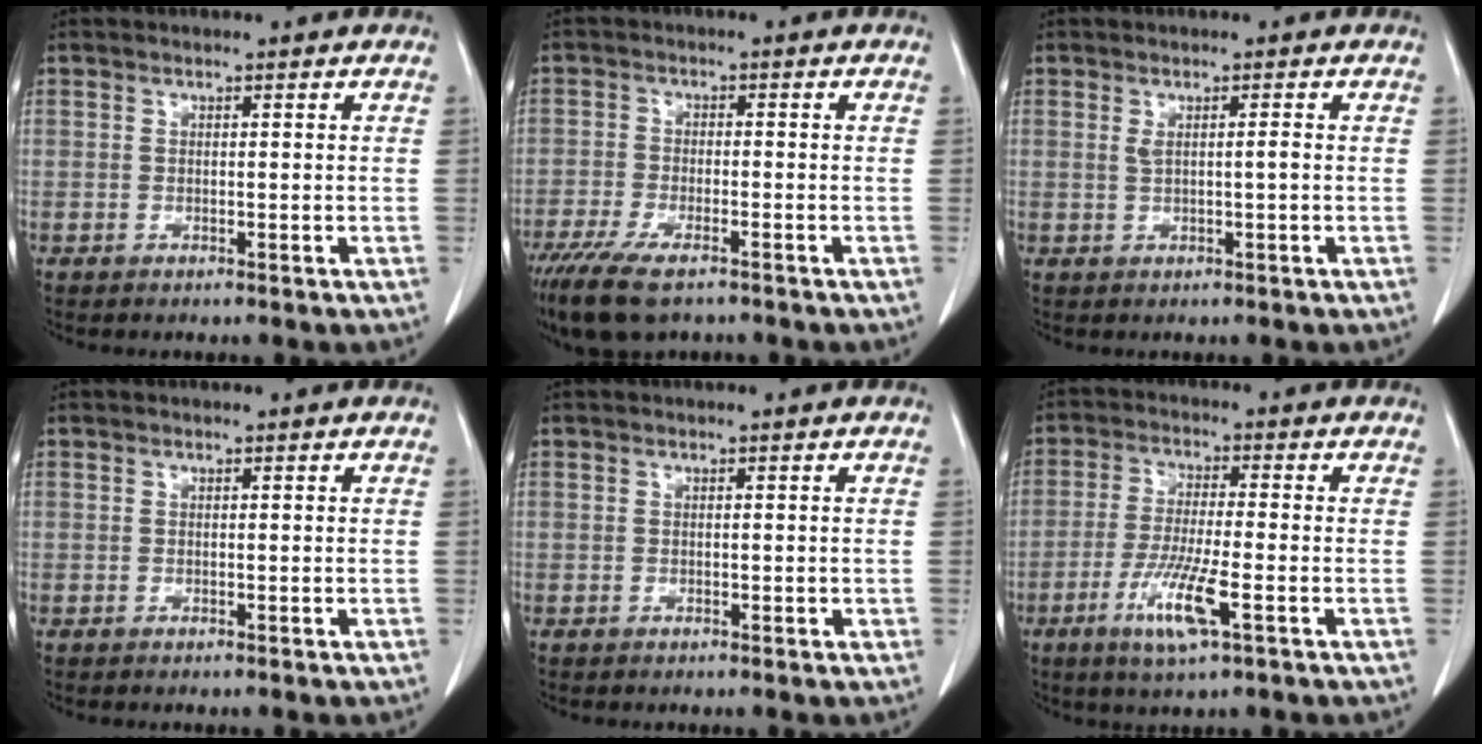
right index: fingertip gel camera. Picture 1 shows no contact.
{"total": 10.2, "force": [-7.5, 2.9, 6.4], "torque": [-0.112, -0.021, -0.123]}
{"total": 1.5, "force": [0.2, 0.0, 1.5], "torque": [-0.028, 0.000, 0.005]}
{"total": 0.0}
{"total": 0.5, "force": [-0.1, 0.4, 0.4], "torque": [-0.003, 0.002, 0.001]}
{"total": 8.5, "force": [-3.7, 0.5, 7.7], "torque": [-0.153, -0.019, -0.067]}